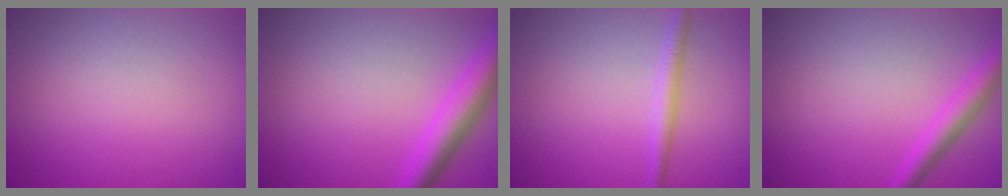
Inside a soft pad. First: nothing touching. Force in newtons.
{"total": 4.3, "press": 4.3, "slide": 0.2}
{"total": 1.7, "press": 1.7, "slide": 0.1}
{"total": 2.7, "press": 2.7, "slide": 0.1}